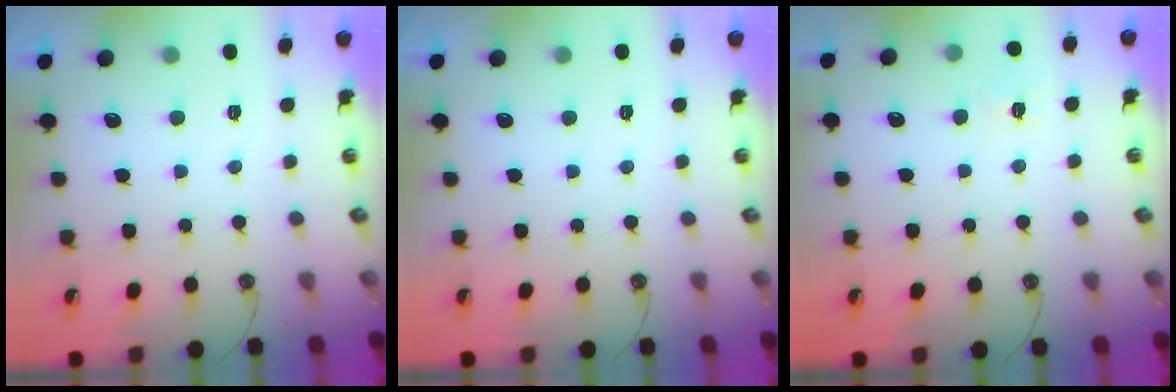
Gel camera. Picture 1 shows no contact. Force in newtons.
{"total": 0.0}
{"total": 6.5, "press": 6.5, "slide": 0.6}